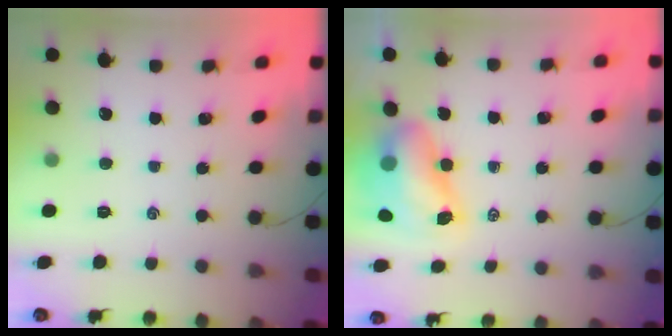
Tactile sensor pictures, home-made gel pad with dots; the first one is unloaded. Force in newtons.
{"total": 9.0, "press": 8.8, "slide": 1.9}